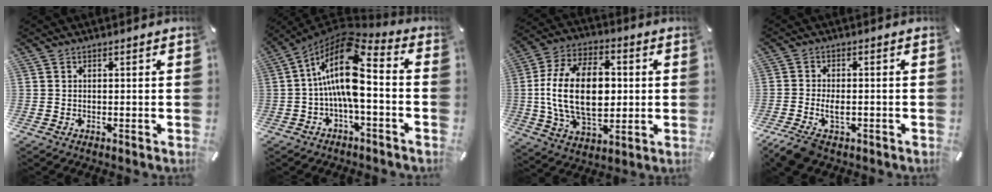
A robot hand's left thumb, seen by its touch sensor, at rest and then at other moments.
{"total": 16.6, "force": [0.3, 7.0, 15.0], "torque": [-0.298, -0.007, 0.005]}
{"total": 21.1, "force": [0.6, 13.2, 16.4], "torque": [-0.343, 0.000, 0.006]}
{"total": 5.5, "force": [-2.1, 3.2, 3.9], "torque": [-0.081, 0.006, -0.037]}